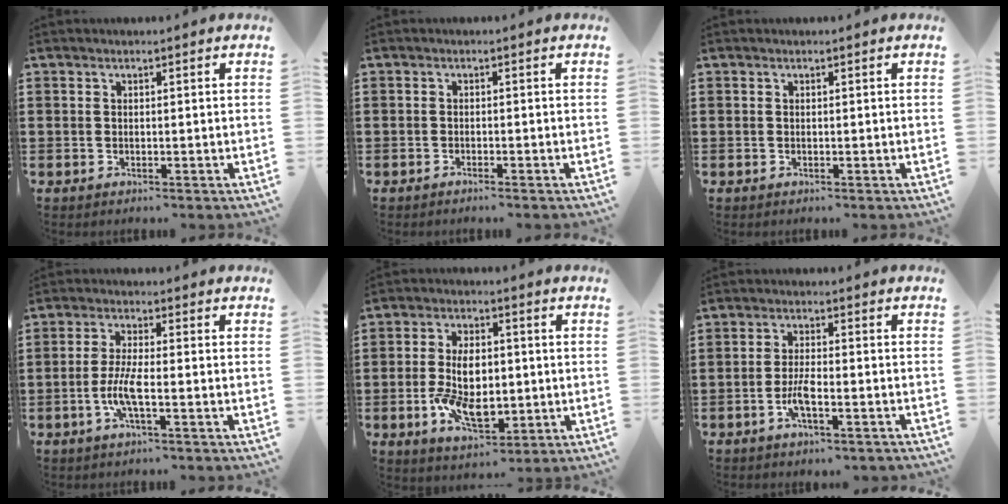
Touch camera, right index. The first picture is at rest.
{"total": 0.7, "force": [-0.7, -0.2, 0.3], "torque": [-0.006, -0.002, -0.014]}
{"total": 0.0}
{"total": 5.3, "force": [-1.9, 0.9, 4.9], "torque": [-0.110, -0.010, -0.042]}
{"total": 9.0, "force": [-1.2, 5.0, 7.4], "torque": [-0.162, 0.006, -0.025]}
{"total": 3.8, "force": [-1.9, 0.8, 3.3], "torque": [-0.077, -0.003, -0.041]}